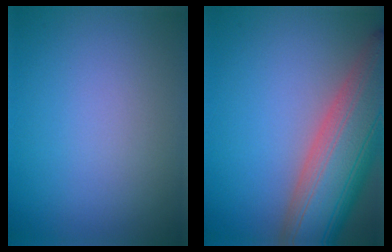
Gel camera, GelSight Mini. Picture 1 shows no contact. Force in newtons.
{"total": 12.9, "press": 12.9, "slide": 0.6}